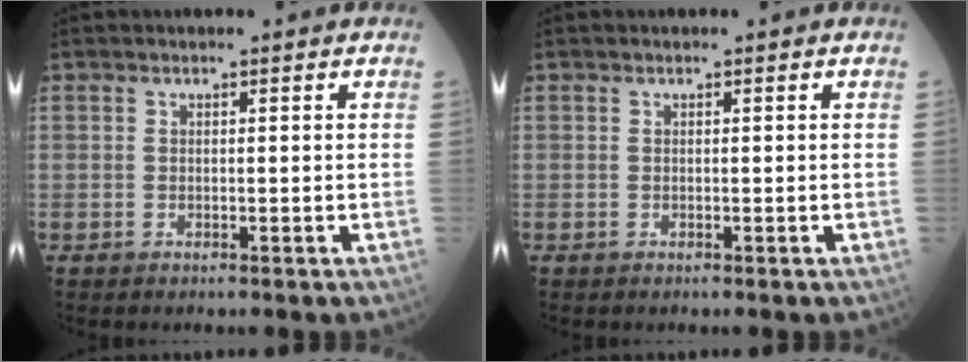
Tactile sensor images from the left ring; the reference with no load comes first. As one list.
[{"total": 0.0}]